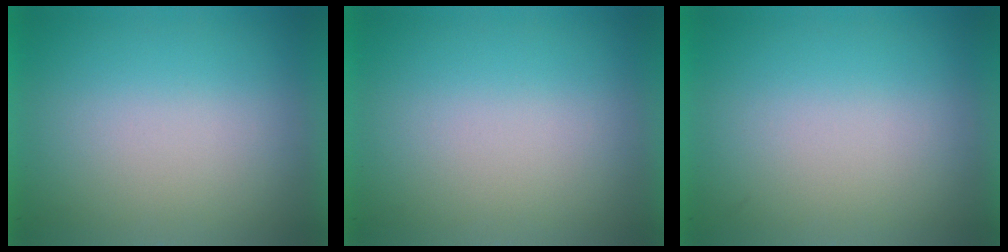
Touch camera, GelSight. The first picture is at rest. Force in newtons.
{"total": 0.0}
{"total": 0.0}